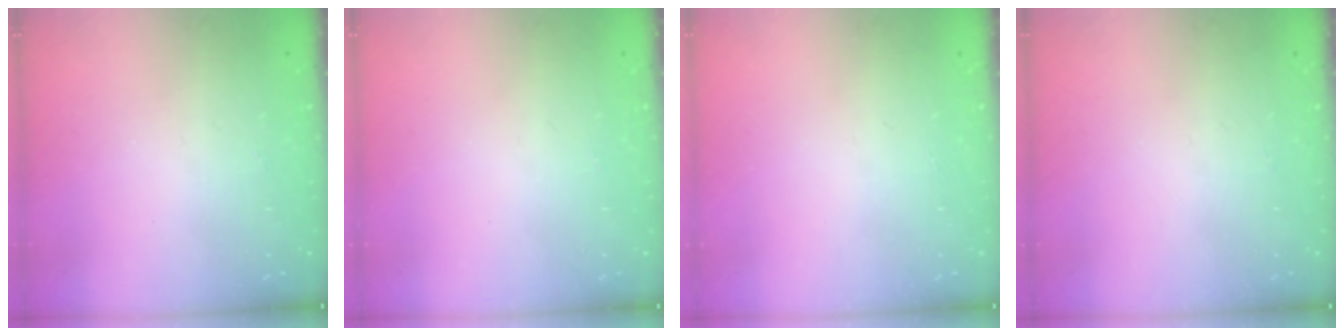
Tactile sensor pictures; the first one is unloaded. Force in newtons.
{"total": 0.0}
{"total": 0.0}
{"total": 0.0}